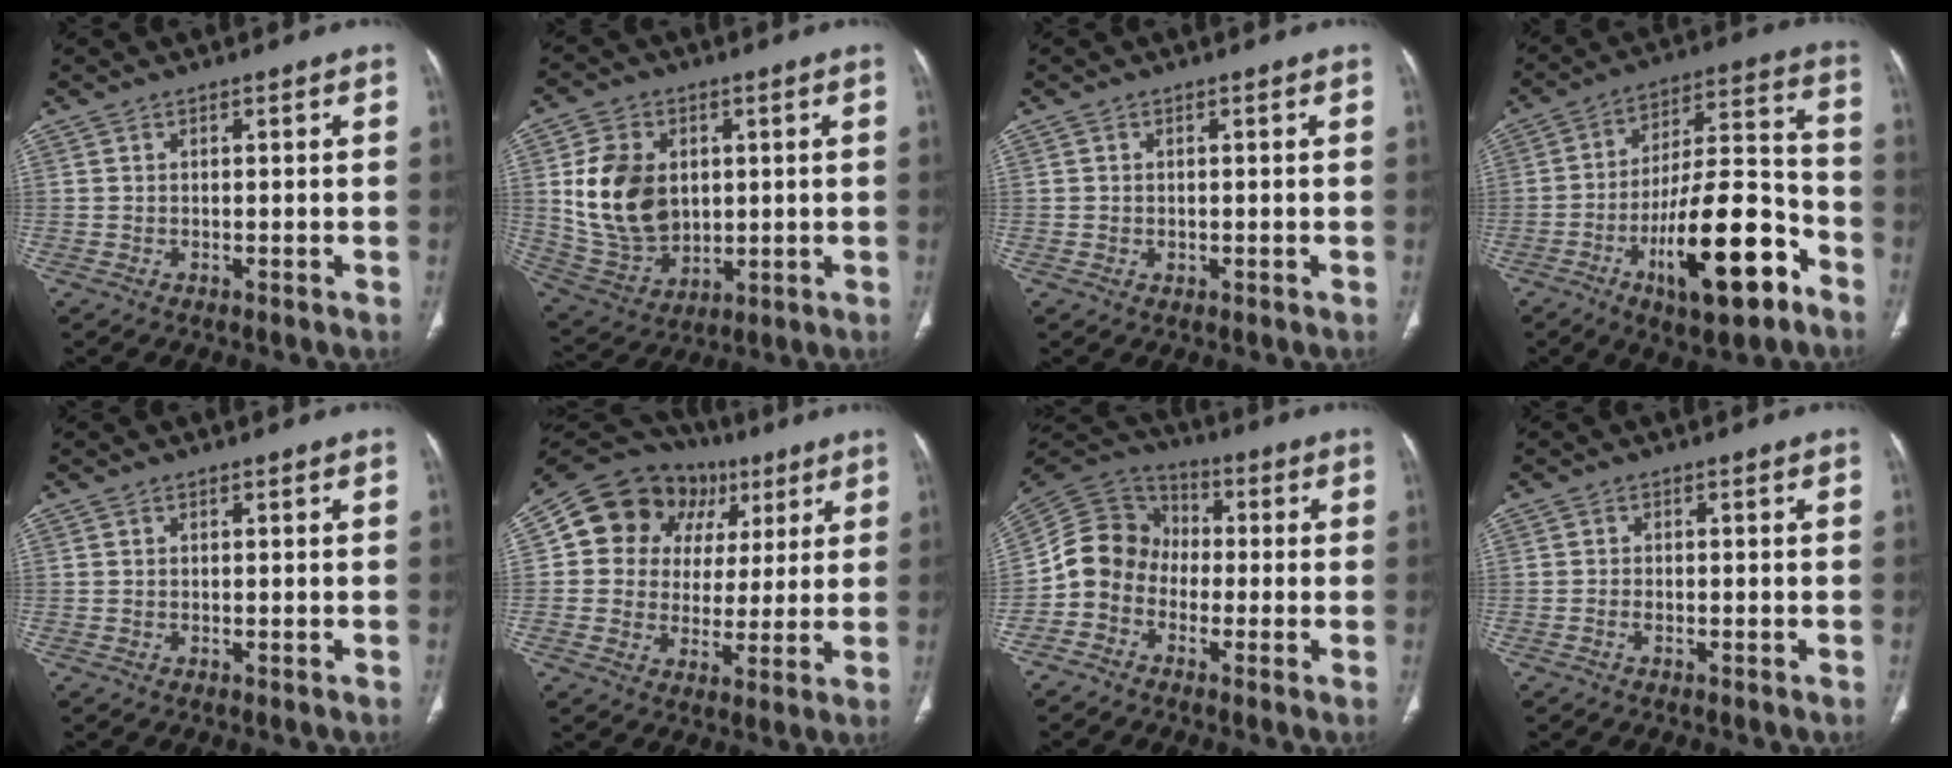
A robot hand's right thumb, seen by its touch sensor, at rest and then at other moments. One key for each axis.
{"total": 15.3, "fx": 2.3, "fy": 11.2, "fz": 10.2, "tx": -0.160, "ty": -0.012, "tz": 0.061}
{"total": 0.8, "fx": -0.1, "fy": 0.7, "fz": 0.4, "tx": -0.006, "ty": 0.000, "tz": 0.000}
{"total": 20.4, "fx": -9.6, "fy": 6.9, "fz": 16.6, "tx": -0.260, "ty": 0.062, "tz": -0.150}
{"total": 0.0}
{"total": 17.6, "fx": 5.8, "fy": 14.8, "fz": 7.6, "tx": -0.065, "ty": 0.030, "tz": 0.095}
{"total": 10.0, "fx": -3.0, "fy": 8.7, "fz": 3.9, "tx": -0.063, "ty": 0.054, "tz": -0.072}
{"total": 1.0, "fx": -0.5, "fy": 0.5, "fz": 0.7, "tx": -0.009, "ty": 0.005, "tz": -0.012}